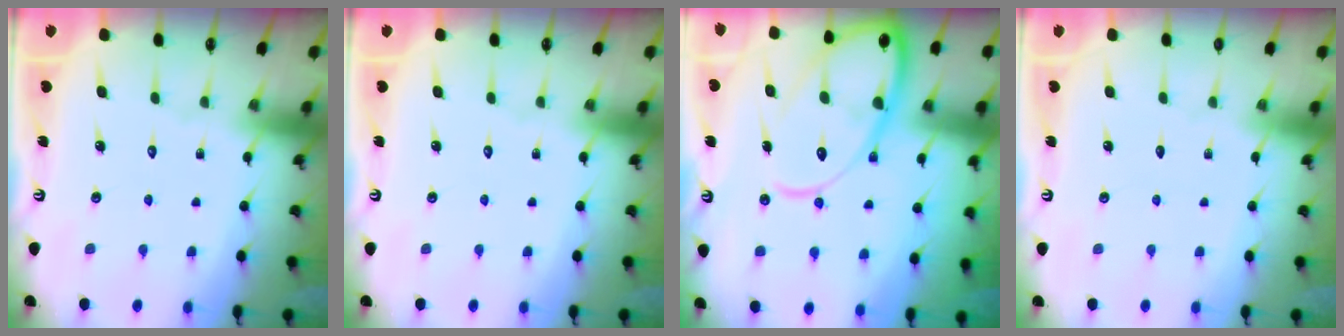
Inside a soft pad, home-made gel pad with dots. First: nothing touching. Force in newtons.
{"total": 0.0}
{"total": 17.0, "press": 16.9, "slide": 1.8}
{"total": 0.0}